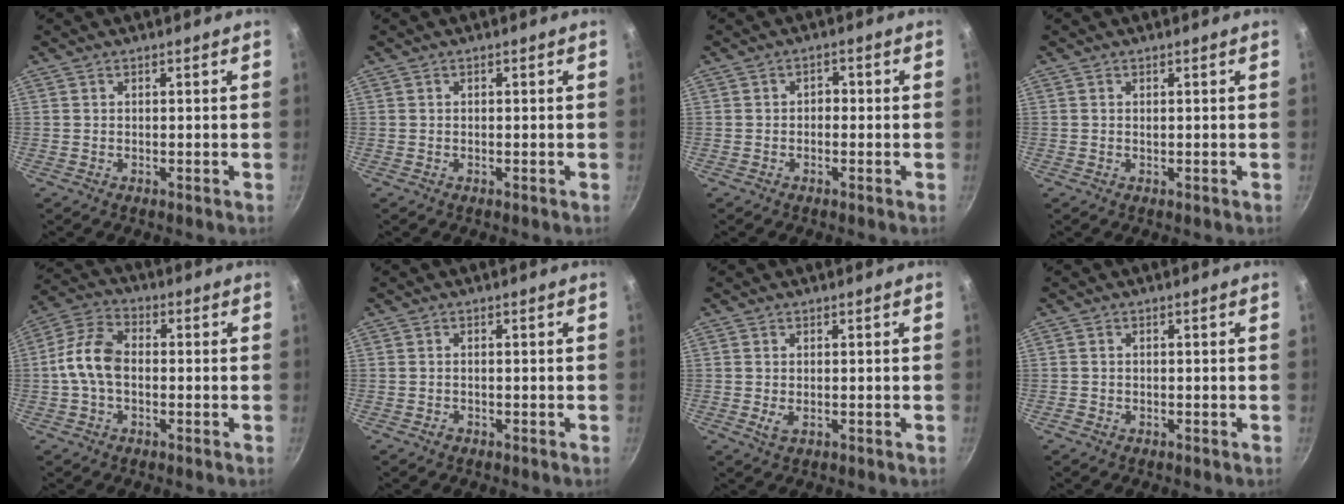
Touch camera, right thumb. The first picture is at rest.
{"total": 0.0}
{"total": 1.7, "force": [-0.4, 1.3, 1.0], "torque": [-0.009, 0.008, -0.009]}
{"total": 0.0}
{"total": 9.3, "force": [-0.7, 5.8, 7.3], "torque": [-0.137, 0.035, -0.027]}
{"total": 0.9, "force": [-0.6, 0.6, 0.4], "torque": [-0.009, 0.004, -0.010]}
{"total": 2.0, "force": [-0.3, 1.1, 1.6], "torque": [-0.032, -0.003, -0.002]}
{"total": 0.6, "force": [-0.3, 0.5, 0.1], "torque": [-0.005, 0.003, -0.006]}